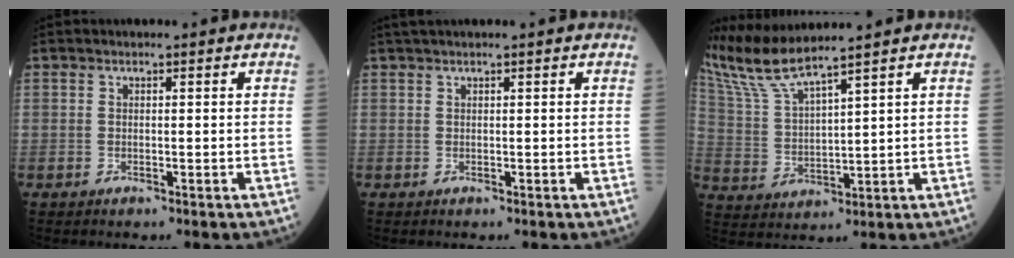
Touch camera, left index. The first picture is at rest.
{"total": 1.4, "force": [1.1, -0.2, 0.8], "torque": [-0.016, 0.018, 0.023]}
{"total": 8.2, "force": [7.5, -1.4, 3.2], "torque": [-0.086, 0.000, 0.162]}